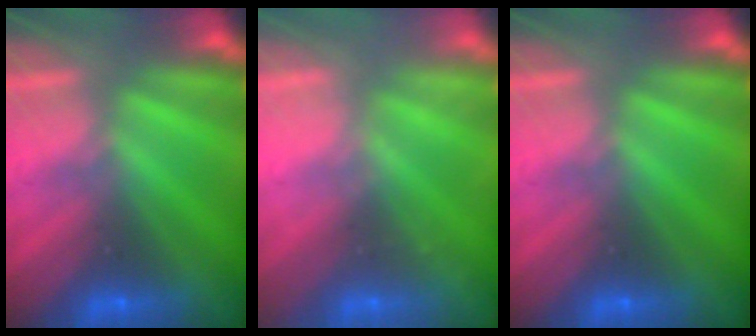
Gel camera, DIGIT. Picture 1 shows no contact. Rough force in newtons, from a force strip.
{"total": 2.0}
{"total": 0.0}